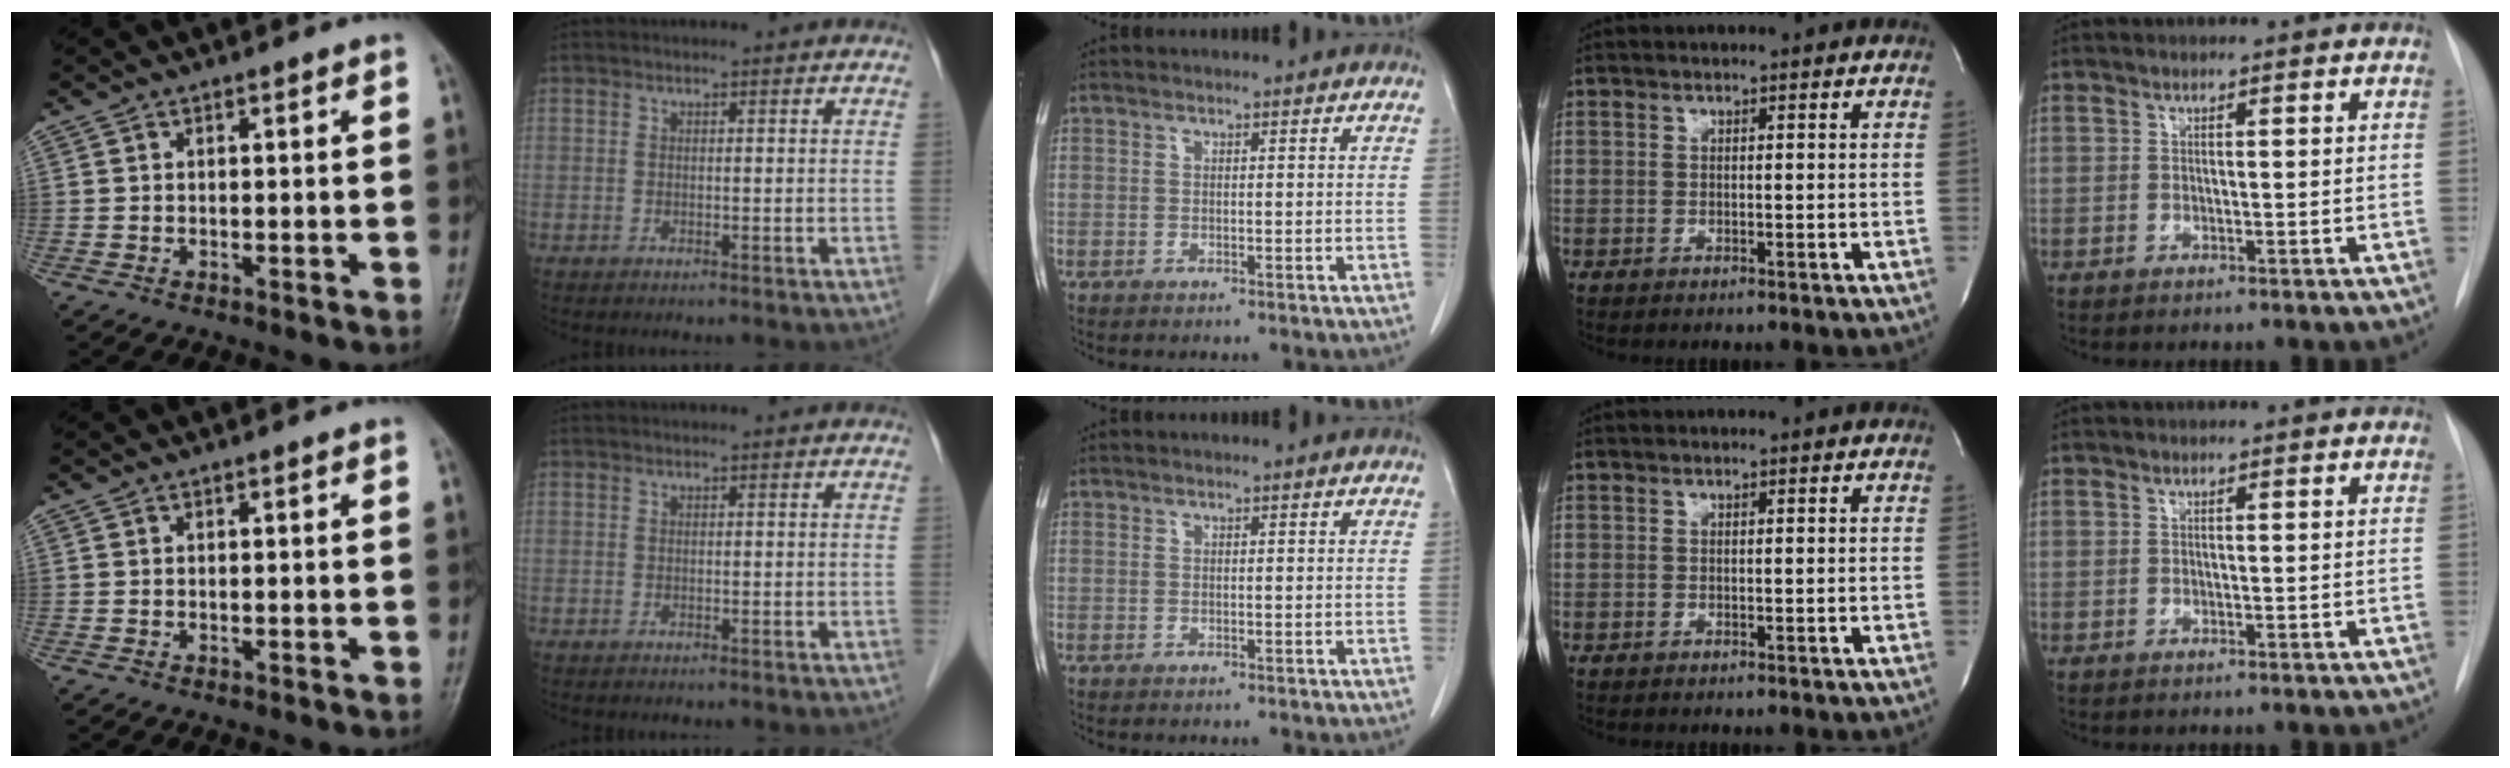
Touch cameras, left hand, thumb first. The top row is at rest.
{}